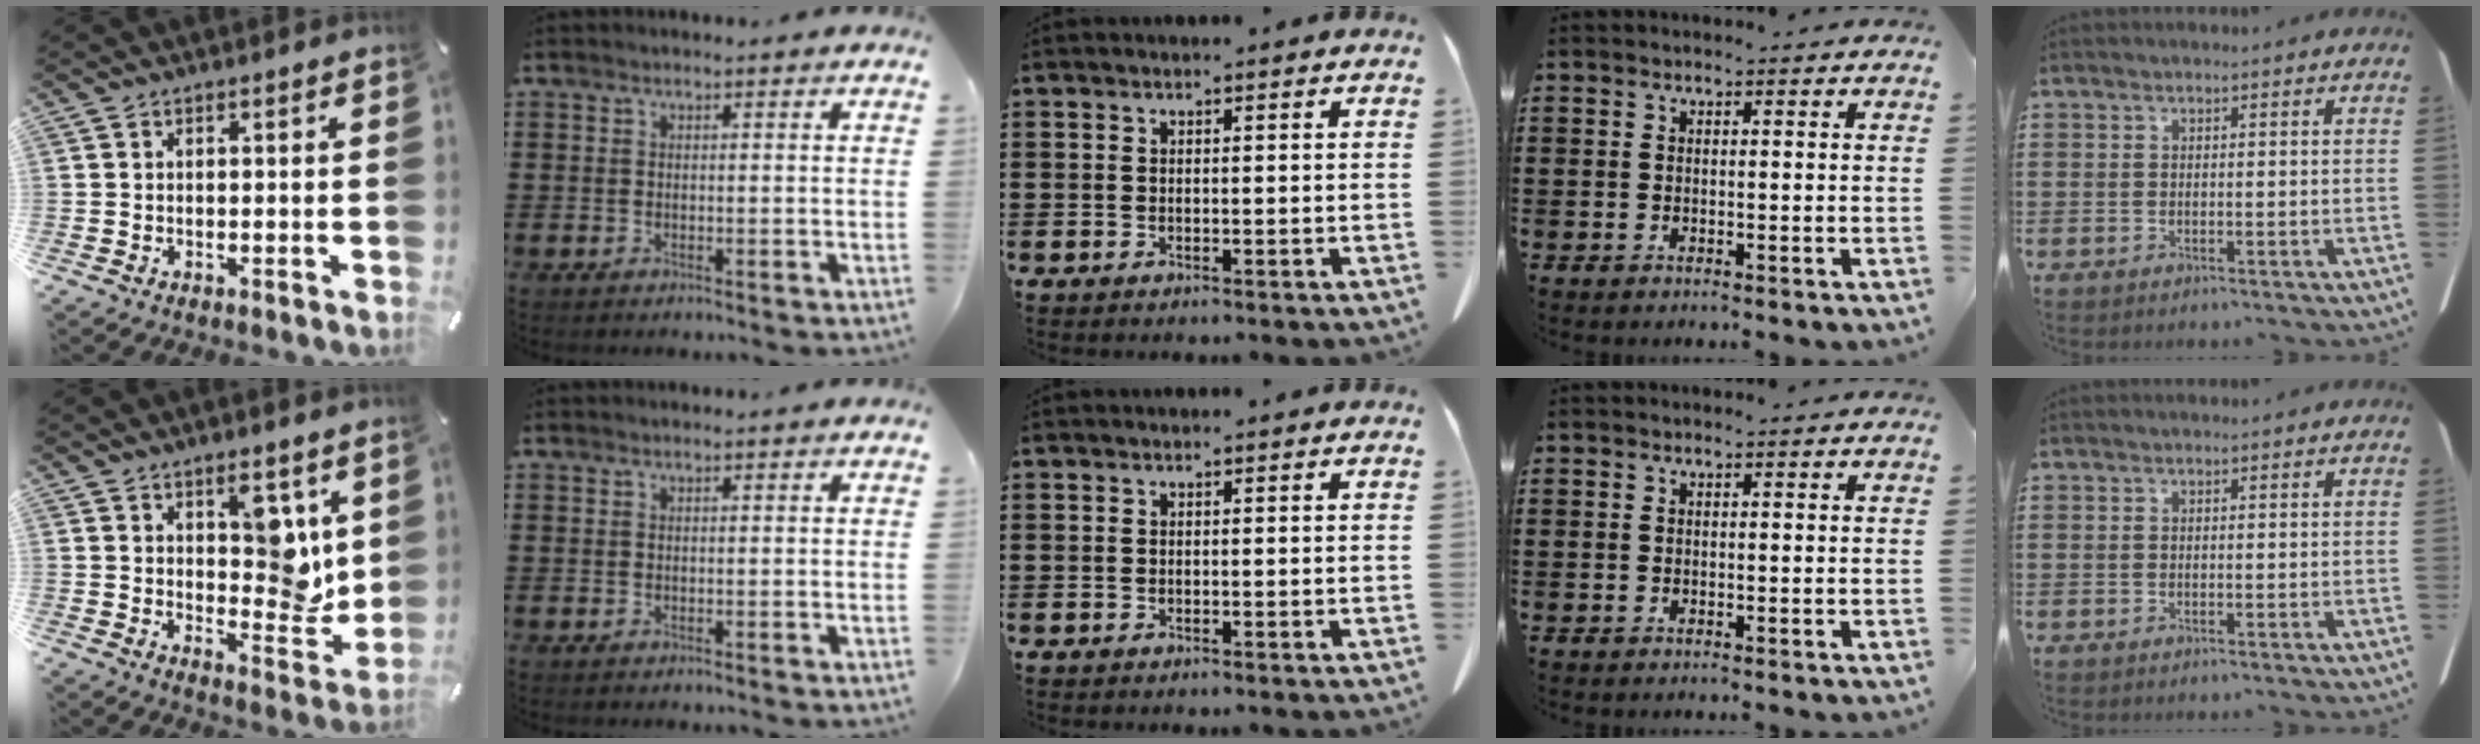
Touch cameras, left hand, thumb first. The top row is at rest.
{"thumb": {"total": 9.9, "force": [4.5, 5.4, 7.0], "torque": [-0.066, -0.039, 0.073]}}